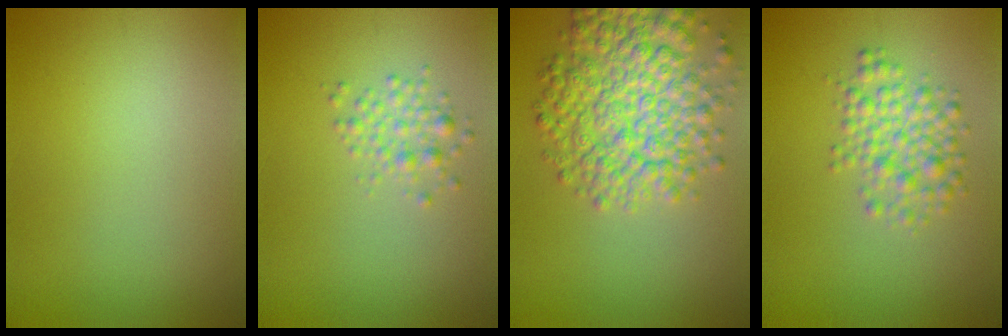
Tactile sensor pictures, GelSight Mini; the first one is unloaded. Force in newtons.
{"total": 1.7, "press": 1.7, "slide": 0.1}
{"total": 7.8, "press": 7.8, "slide": 0.3}
{"total": 3.4, "press": 3.4, "slide": 0.1}